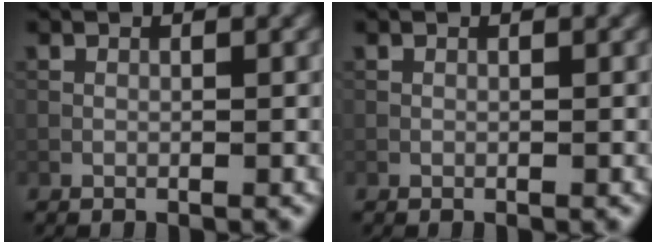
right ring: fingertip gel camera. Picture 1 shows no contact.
{"total": 0.0}